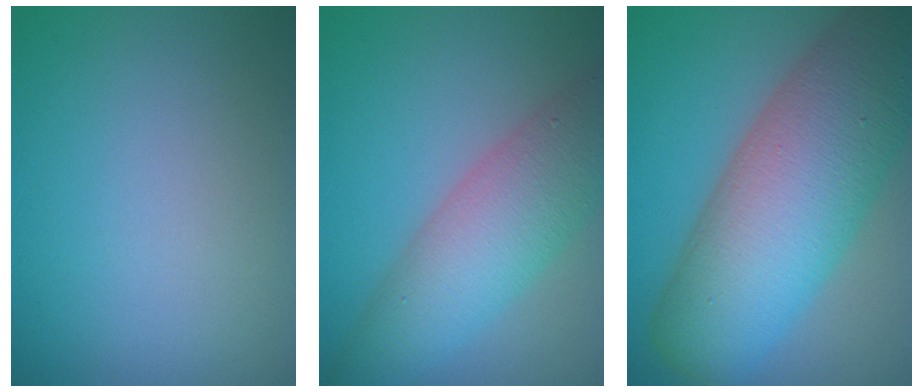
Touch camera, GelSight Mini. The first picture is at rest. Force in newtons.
{"total": 7.2, "press": 7.2, "slide": 0.2}
{"total": 14.3, "press": 14.3, "slide": 0.7}